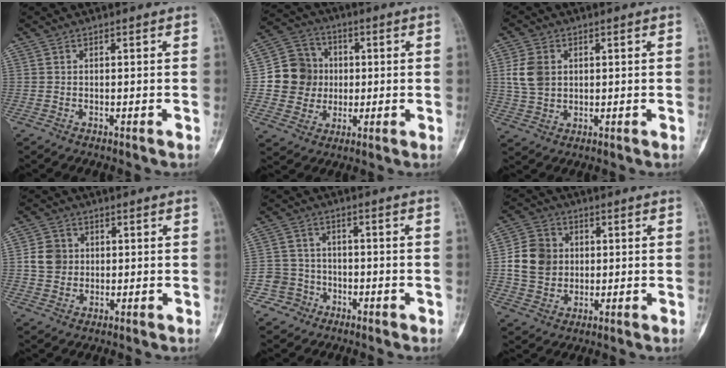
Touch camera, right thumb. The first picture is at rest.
{"total": 12.1, "force": [0.2, 11.4, 4.2], "torque": [-0.035, 0.018, 0.005]}
{"total": 7.0, "force": [1.3, 5.4, 4.3], "torque": [-0.074, -0.001, 0.026]}
{"total": 5.8, "force": [0.5, 5.2, 2.4], "torque": [-0.020, 0.004, 0.004]}
{"total": 6.0, "force": [-3.0, 5.2, -0.4], "torque": [0.048, 0.028, -0.056]}
{"total": 10.4, "force": [0.7, 9.0, 5.2], "torque": [-0.070, 0.008, 0.010]}